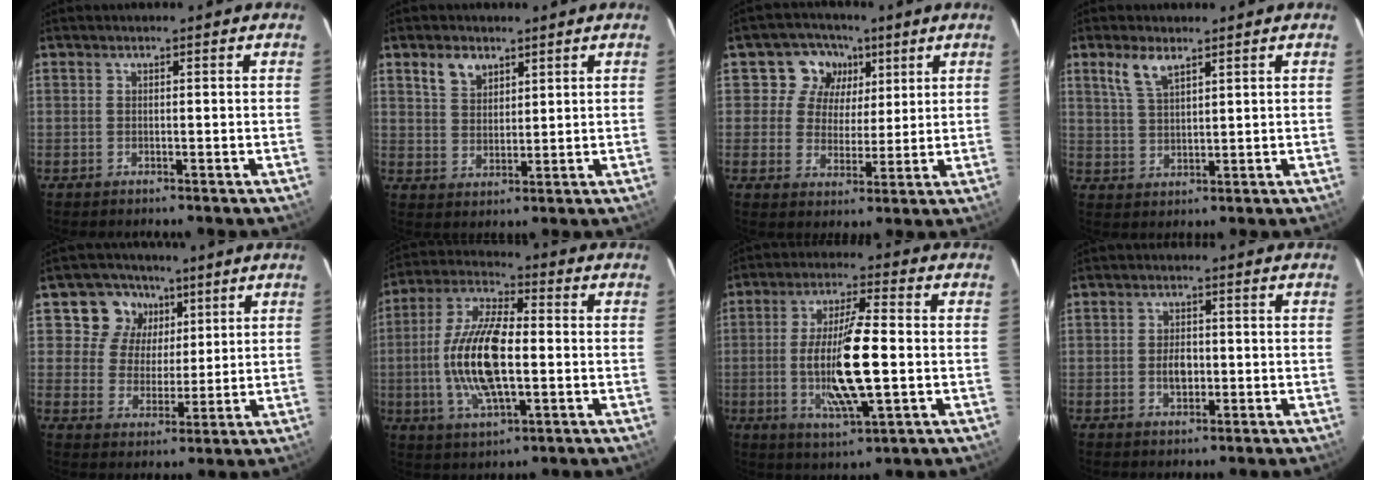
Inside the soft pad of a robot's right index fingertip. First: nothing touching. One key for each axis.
{"total": 5.2, "fx": 3.2, "fy": 3.2, "fz": 2.5, "tx": -0.046, "ty": 0.011, "tz": 0.063}
{"total": 8.1, "fx": 3.4, "fy": 7.2, "fz": 1.5, "tx": -0.022, "ty": 0.006, "tz": 0.050}
{"total": 5.2, "fx": 3.3, "fy": 1.9, "fz": 3.5, "tx": -0.071, "ty": 0.005, "tz": 0.070}
{"total": 8.5, "fx": 4.1, "fy": 7.4, "fz": 1.3, "tx": -0.026, "ty": 0.008, "tz": 0.066}
{"total": 15.6, "fx": -1.7, "fy": 5.8, "fz": 14.4, "tx": -0.297, "ty": 0.002, "tz": -0.034}
{"total": 13.8, "fx": -1.9, "fy": 2.5, "fz": 13.5, "tx": -0.256, "ty": -0.012, "tz": -0.032}
{"total": 3.5, "fx": -0.6, "fy": 2.3, "fz": 2.6, "tx": -0.046, "ty": 0.002, "tz": -0.008}